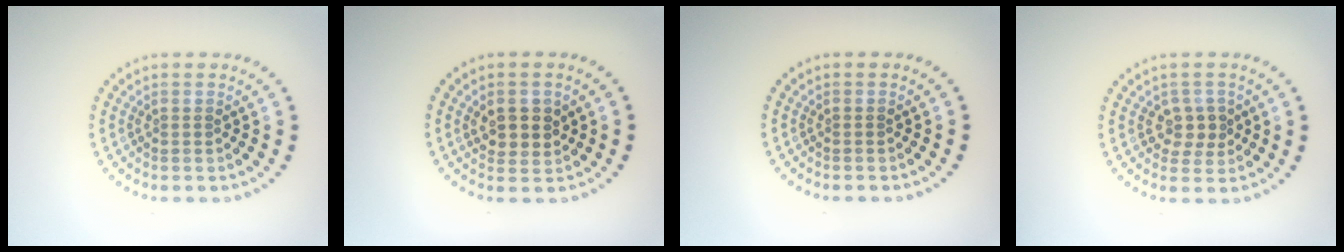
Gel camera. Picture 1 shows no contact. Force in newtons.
{"total": 2.7, "press": 2.6, "slide": 0.8}
{"total": 0.0}
{"total": 2.2, "press": 2.1, "slide": 0.6}